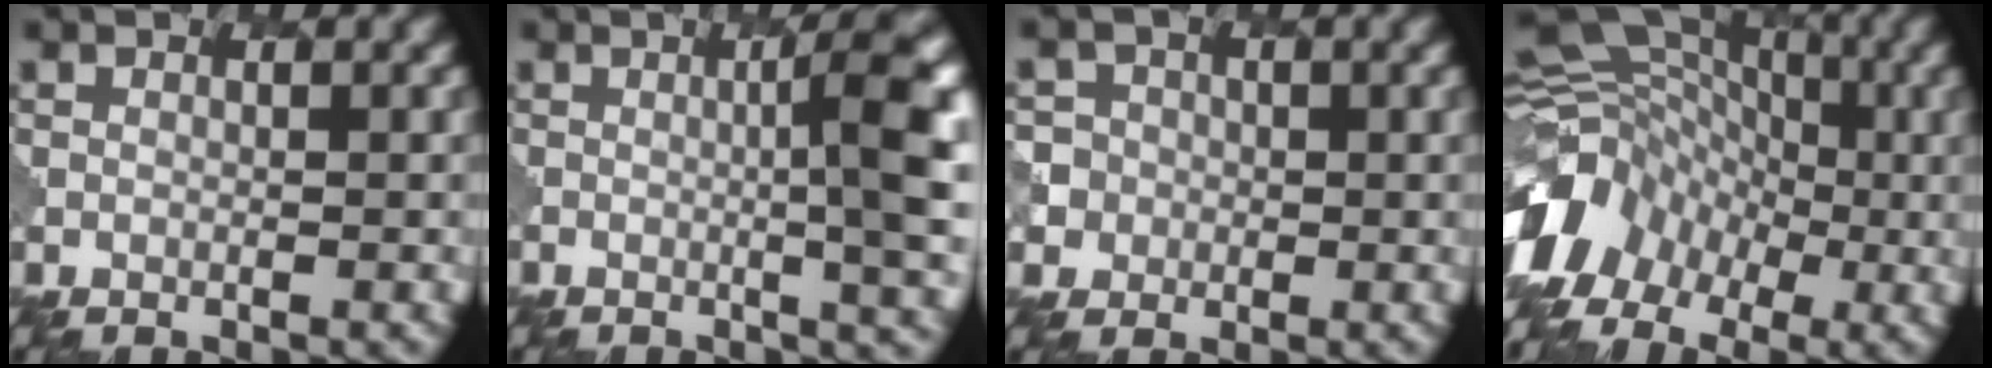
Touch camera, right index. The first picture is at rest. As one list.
[{"total": 8.1, "force": [0.1, 1.7, 7.9], "torque": [-0.101, 0.004, 0.006]}, {"total": 4.7, "force": [-0.3, 4.7, 0.7], "torque": [-0.005, 0.021, -0.023]}, {"total": 11.3, "force": [-3.8, 9.2, 5.3], "torque": [-0.114, 0.000, -0.062]}]